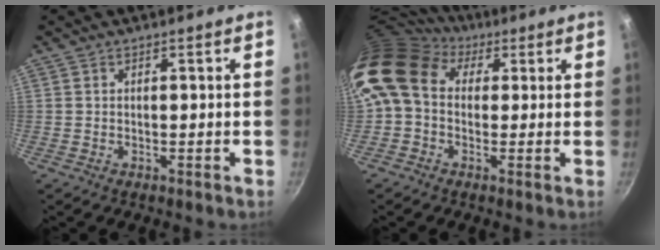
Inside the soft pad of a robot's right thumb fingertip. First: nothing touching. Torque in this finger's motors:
{"motor_torque": [1.98, 3.03, 2.20, -0.14, 0.31]}